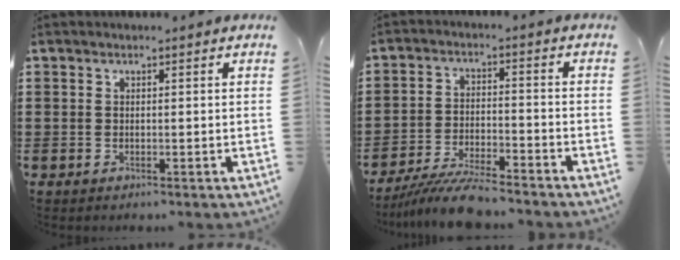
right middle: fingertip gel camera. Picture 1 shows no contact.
{"total": 6.8, "force": [-6.4, 0.4, 2.4], "torque": [-0.046, -0.004, -0.120]}